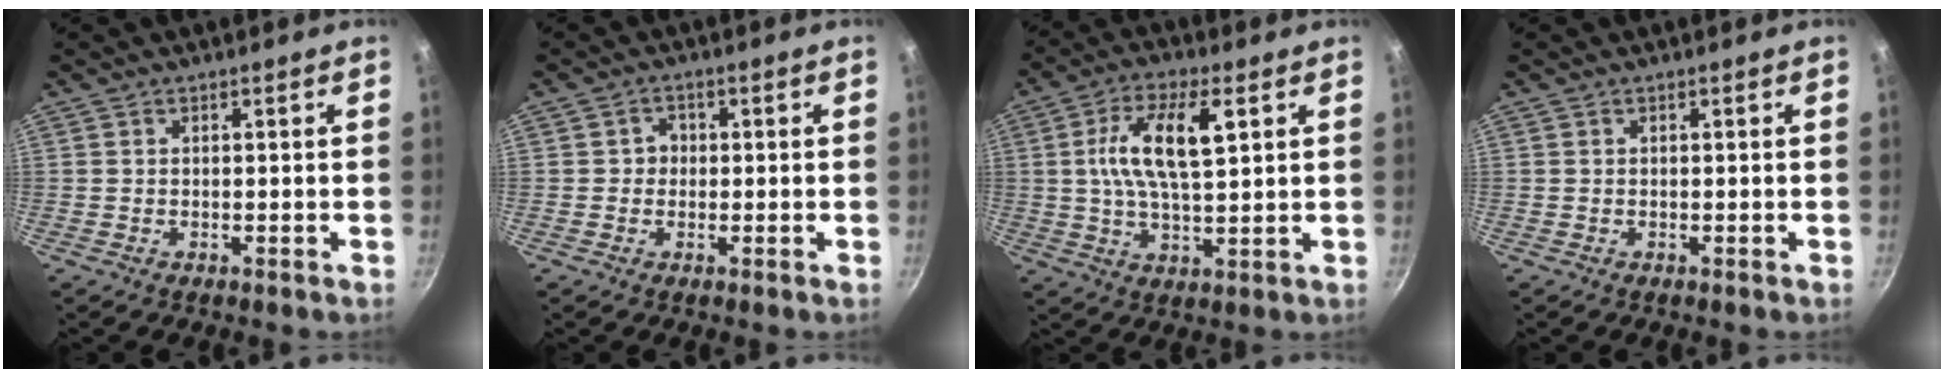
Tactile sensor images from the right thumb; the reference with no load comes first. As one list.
[{"total": 2.3, "force": [0.0, 2.1, 1.0], "torque": [0.003, 0.008, -0.006]}, {"total": 12.4, "force": [3.1, 4.8, 11.0], "torque": [-0.206, 0.001, 0.056]}, {"total": 0.0}]